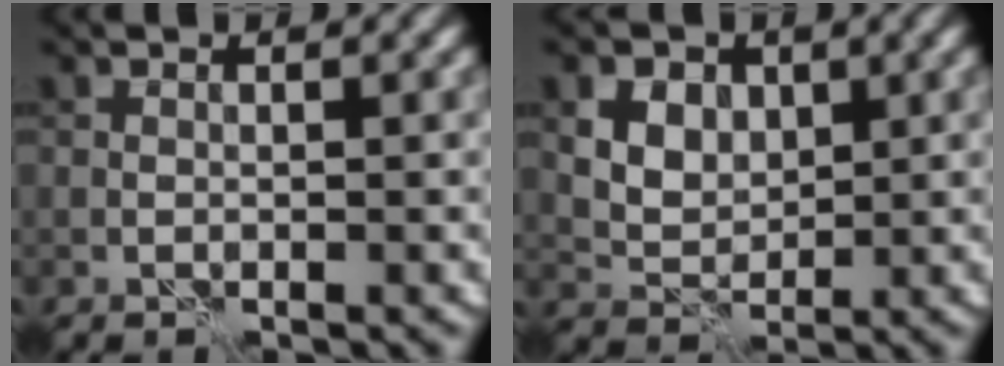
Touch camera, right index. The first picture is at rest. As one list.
[{"total": 7.4, "force": [3.2, 5.5, 3.7], "torque": [-0.073, 0.021, 0.044]}]